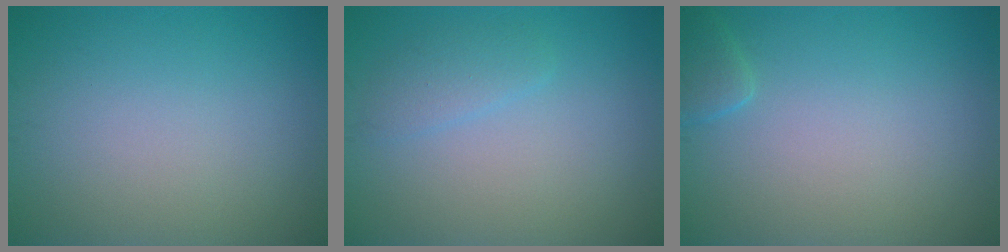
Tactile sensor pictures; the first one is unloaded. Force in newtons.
{"total": 1.5, "press": 1.5, "slide": 0.1}
{"total": 1.3, "press": 1.3, "slide": 0.1}